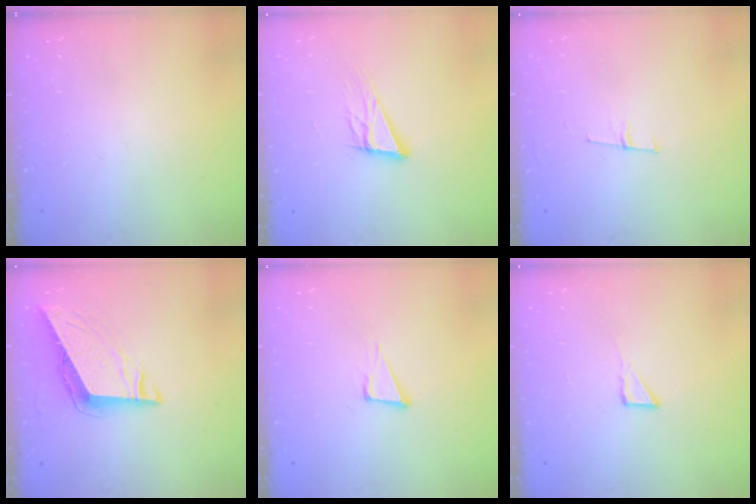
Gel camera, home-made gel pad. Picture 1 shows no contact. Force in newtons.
{"total": 12.2, "press": 11.7, "slide": 3.4}
{"total": 5.3, "press": 4.5, "slide": 2.9}
{"total": 8.4, "press": 8.4, "slide": 0.9}
{"total": 5.2, "press": 4.2, "slide": 3.1}
{"total": 3.6, "press": 3.6, "slide": 0.3}